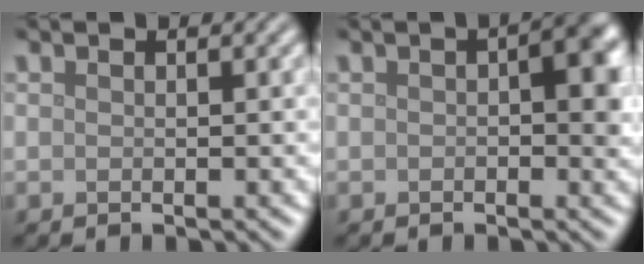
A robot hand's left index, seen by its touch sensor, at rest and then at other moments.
{"total": 3.8, "force": [0.5, 1.7, 3.3], "torque": [-0.035, 0.007, 0.001]}